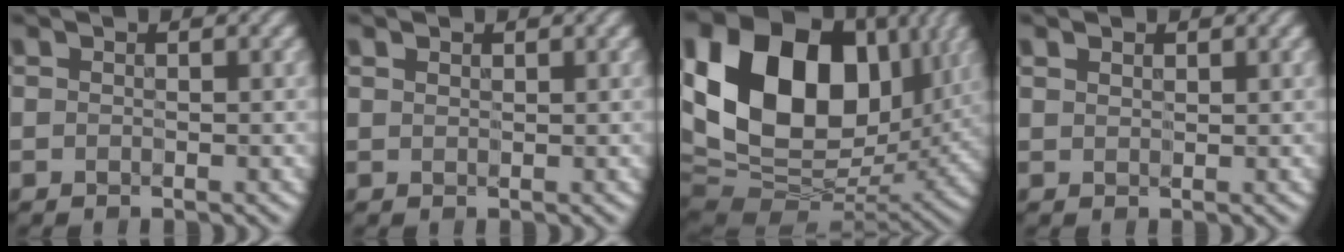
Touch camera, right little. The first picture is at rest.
{"total": 0.8, "force": [0.6, 0.5, 0.3], "torque": [-0.007, 0.002, 0.010]}
{"total": 18.8, "force": [4.6, 12.9, 12.9], "torque": [-0.255, 0.019, 0.078]}
{"total": 1.1, "force": [0.7, 0.6, 0.5], "torque": [-0.011, 0.003, 0.011]}